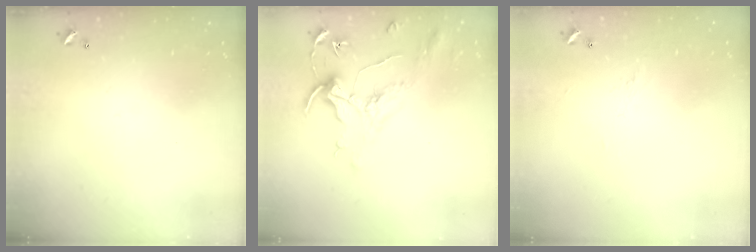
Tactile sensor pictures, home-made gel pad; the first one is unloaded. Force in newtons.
{"total": 1.6, "press": 1.4, "slide": 0.7}
{"total": 1.6, "press": 1.5, "slide": 0.5}